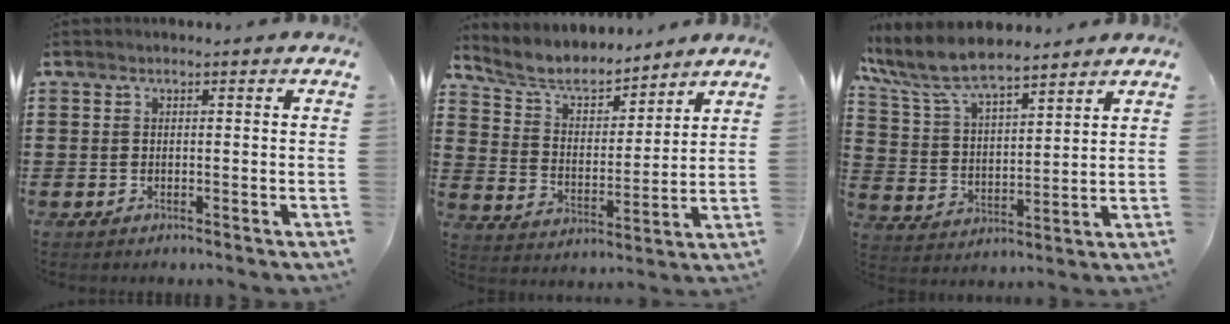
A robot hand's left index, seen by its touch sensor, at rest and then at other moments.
{"total": 6.7, "force": [6.0, 2.0, 2.3], "torque": [-0.074, -0.030, 0.103]}
{"total": 8.5, "force": [7.5, 2.0, 3.4], "torque": [-0.099, -0.029, 0.133]}